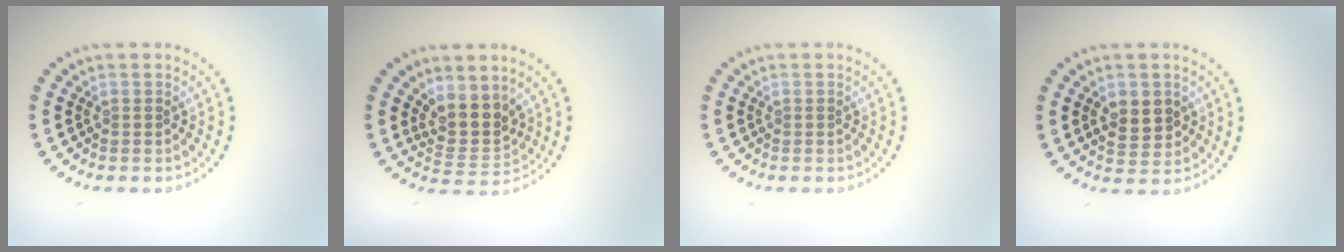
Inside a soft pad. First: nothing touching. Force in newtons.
{"total": 3.4, "press": 2.6, "slide": 2.1}
{"total": 0.0}
{"total": 2.9, "press": 2.9, "slide": 0.4}